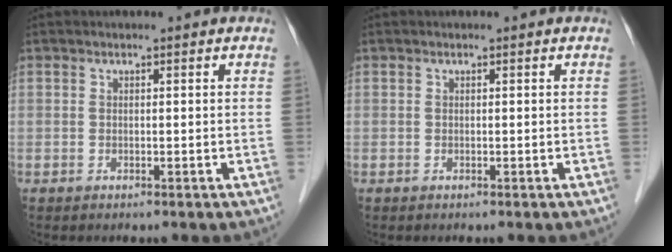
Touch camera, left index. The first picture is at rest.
{"total": 0.0}